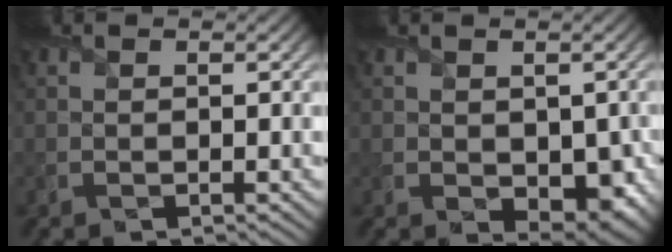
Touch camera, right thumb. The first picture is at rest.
{"total": 5.2, "force": [-0.7, 3.5, 3.8], "torque": [-0.071, -0.025, 0.005]}